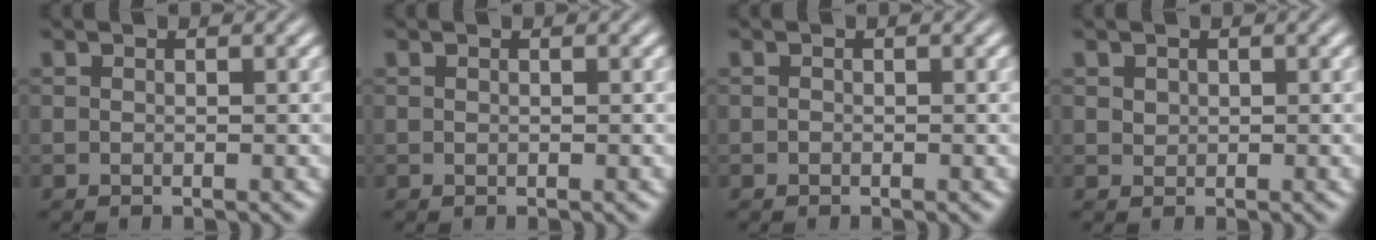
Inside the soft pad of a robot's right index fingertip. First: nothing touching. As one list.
[{"total": 0.0}, {"total": 0.8, "force": [-0.2, -0.7, -0.2], "torque": [0.007, -0.004, -0.001]}, {"total": 0.7, "force": [0.5, -0.5, 0.0], "torque": [0.002, -0.008, 0.023]}]